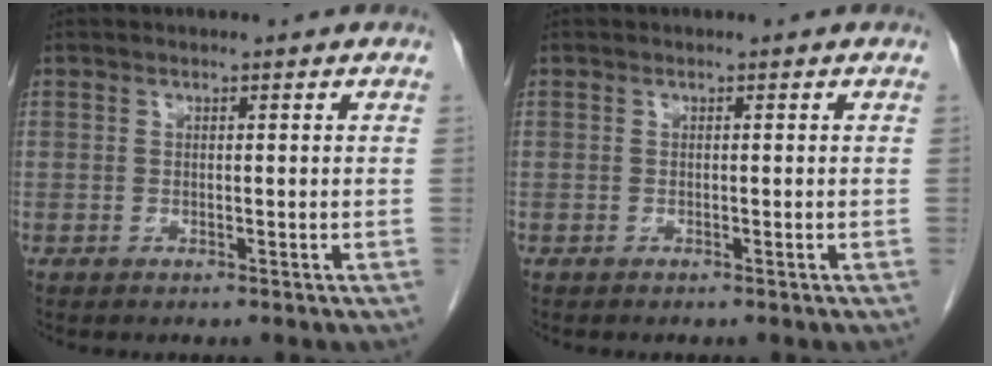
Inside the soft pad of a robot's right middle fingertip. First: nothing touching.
{"total": 0.0}